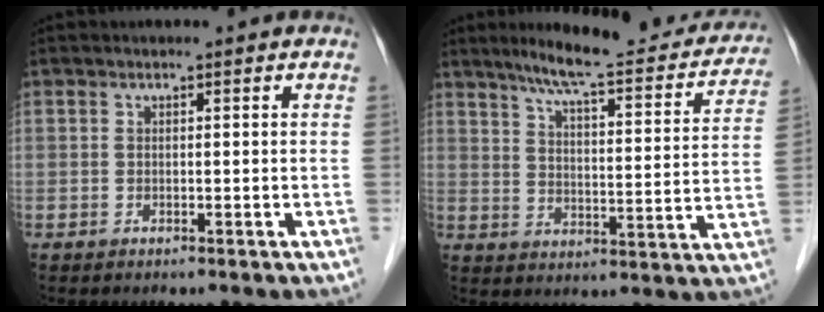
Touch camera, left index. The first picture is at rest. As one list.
[{"total": 19.9, "force": [17.1, 3.1, 9.6], "torque": [-0.126, -0.015, 0.220]}]